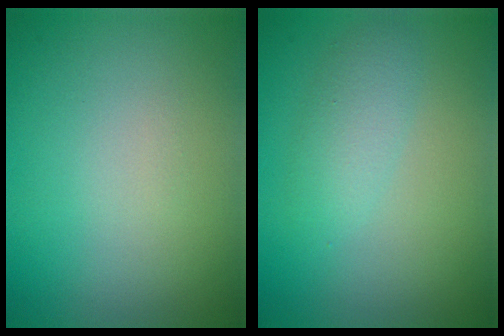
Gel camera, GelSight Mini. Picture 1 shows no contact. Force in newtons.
{"total": 2.2, "press": 2.2, "slide": 0.1}